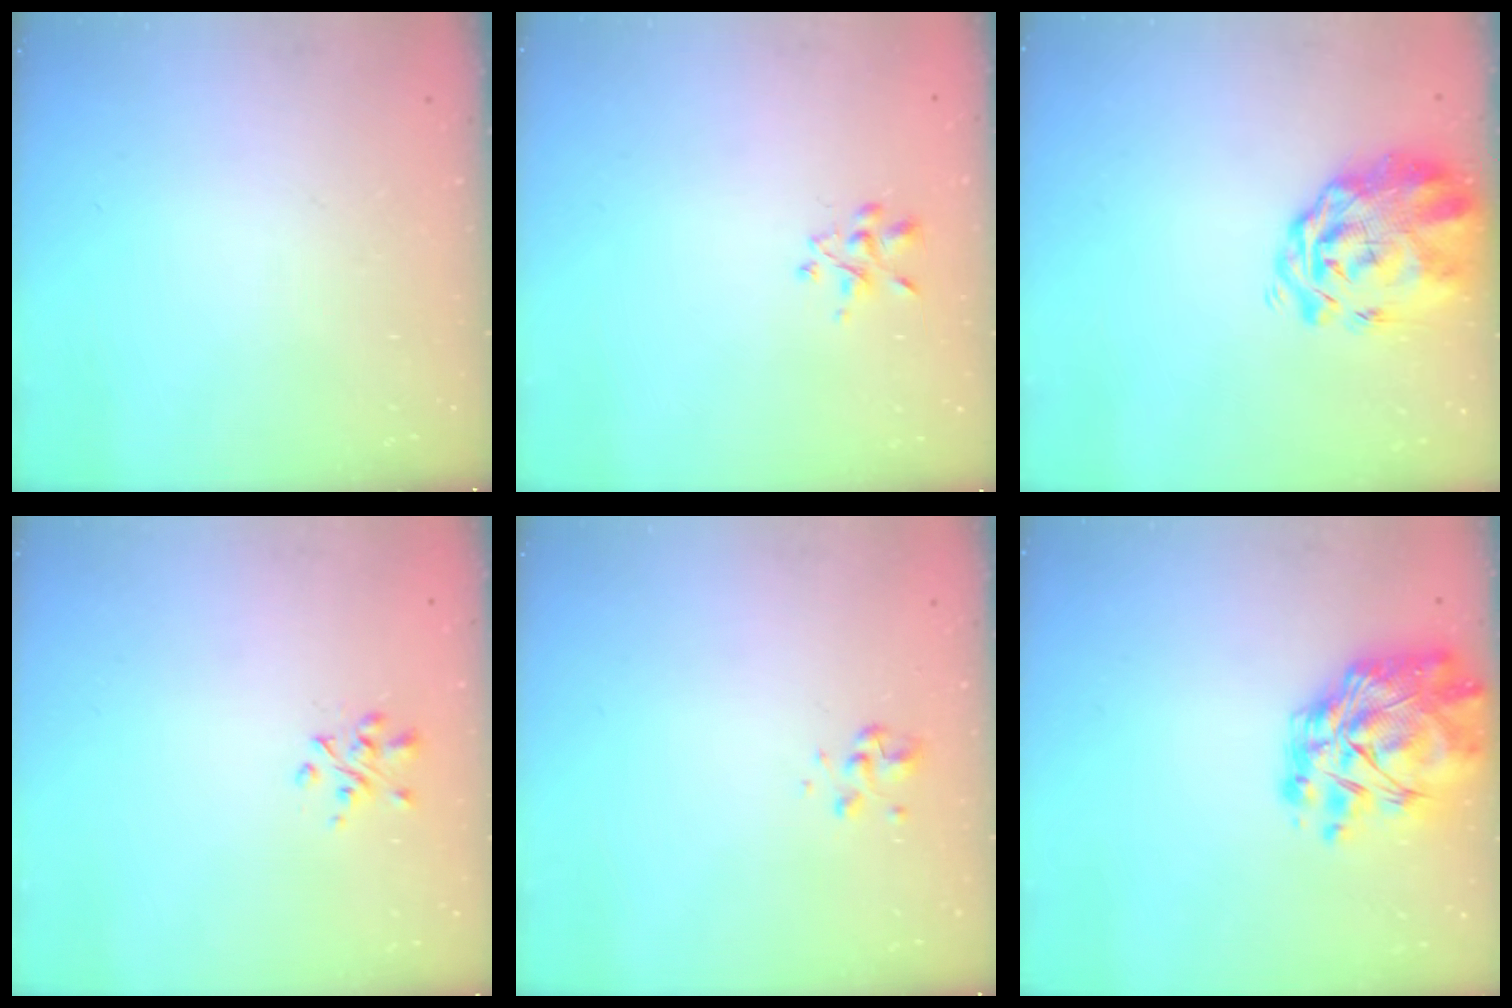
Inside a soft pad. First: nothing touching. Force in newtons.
{"total": 2.4, "press": 2.2, "slide": 0.9}
{"total": 3.8, "press": 3.5, "slide": 1.6}
{"total": 2.0, "press": 1.9, "slide": 0.5}
{"total": 2.9, "press": 2.8, "slide": 0.9}
{"total": 14.7, "press": 13.7, "slide": 5.6}